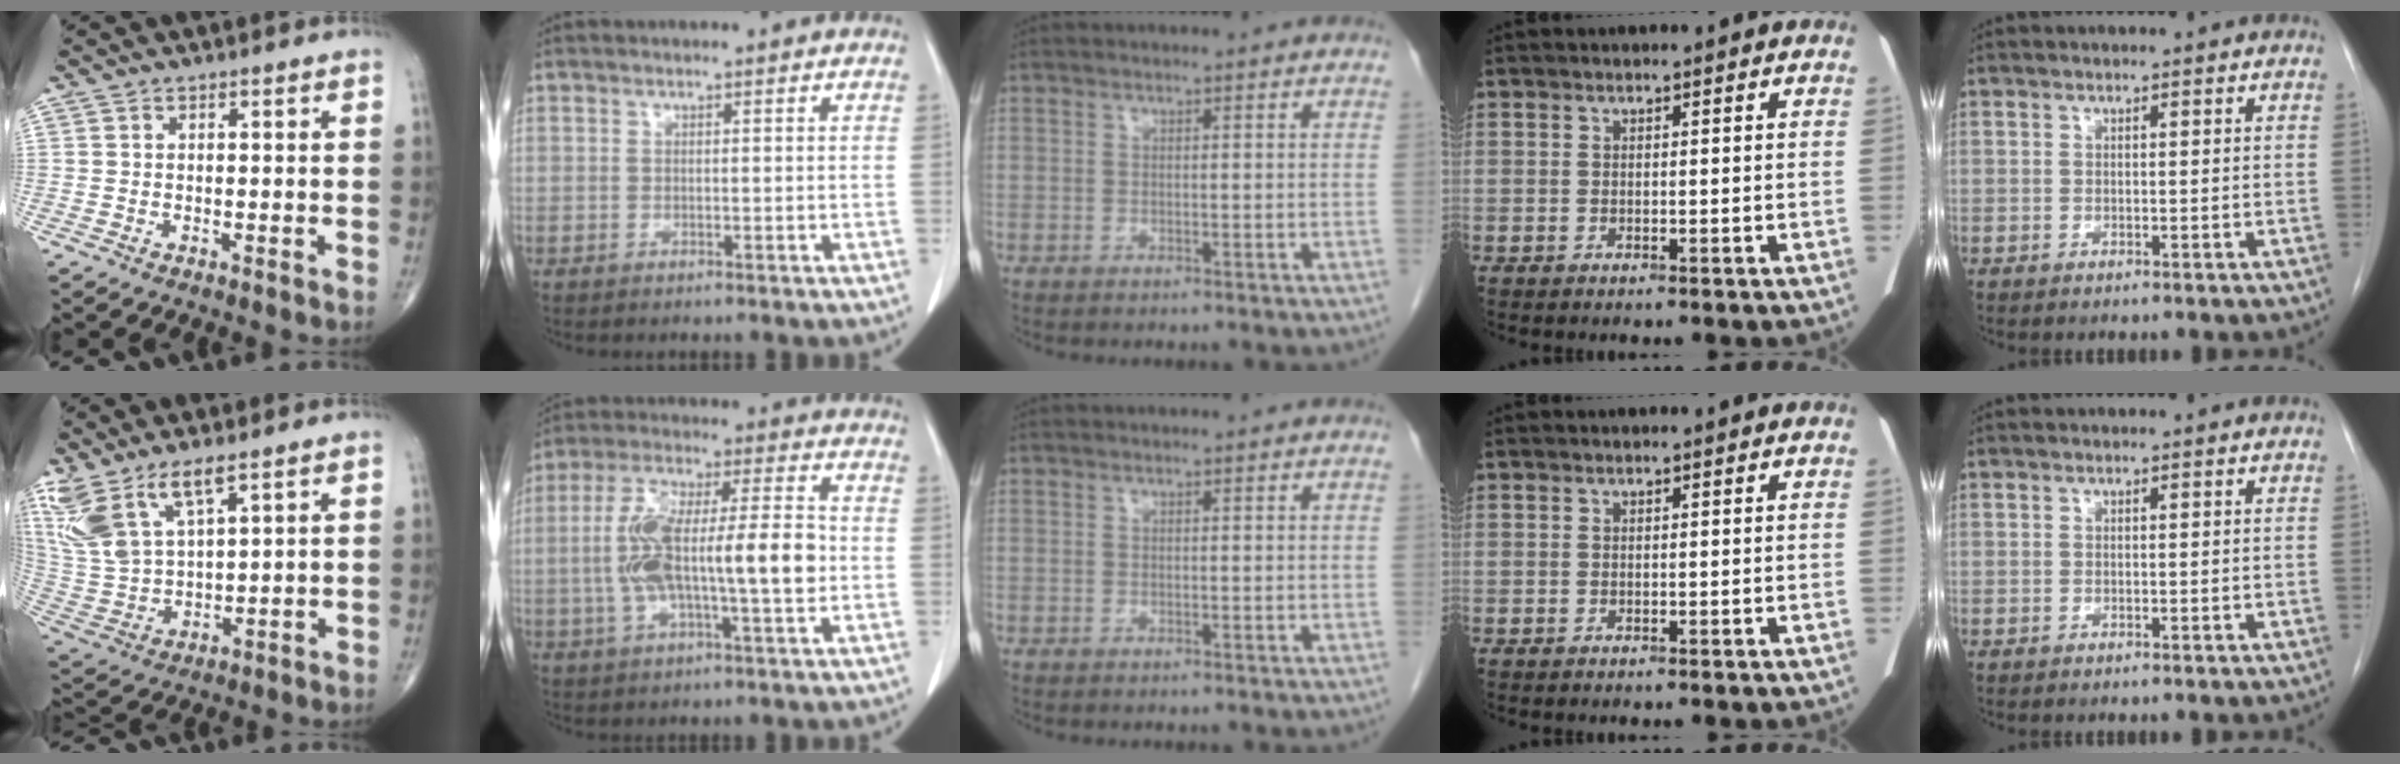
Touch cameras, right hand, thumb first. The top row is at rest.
{"thumb": {"total": 13.0, "force": [8.2, 4.7, 9.0], "torque": [-0.196, -0.026, 0.181]}, "index": {"total": 15.2, "force": [-1.3, 3.2, 14.8], "torque": [-0.279, 0.020, -0.021]}}